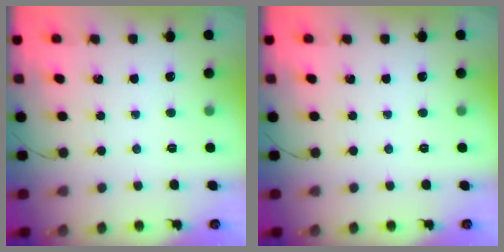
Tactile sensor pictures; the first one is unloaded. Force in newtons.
{"total": 0.0}